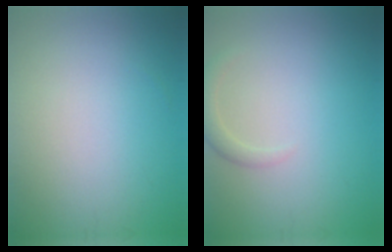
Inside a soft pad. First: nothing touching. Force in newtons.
{"total": 1.4, "press": 1.4, "slide": 0.1}